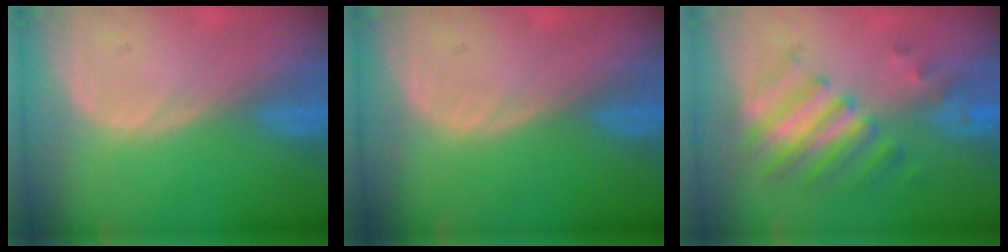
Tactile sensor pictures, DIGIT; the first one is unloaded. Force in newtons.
{"total": 0.0}
{"total": 7.9, "press": 6.9, "slide": 3.8}